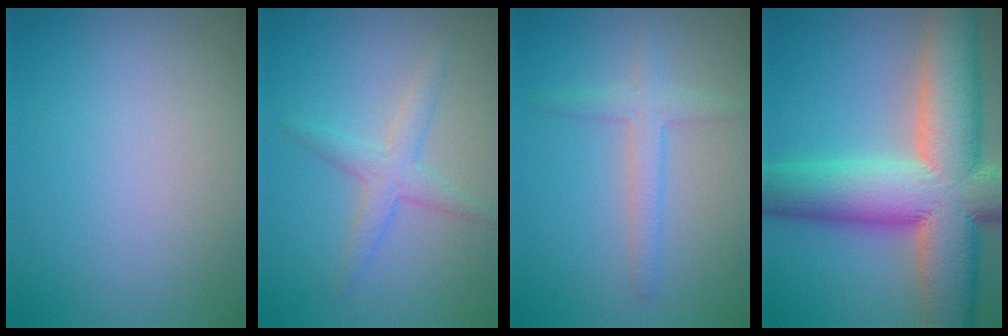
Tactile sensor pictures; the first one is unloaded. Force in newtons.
{"total": 2.4, "press": 2.4, "slide": 0.1}
{"total": 2.3, "press": 2.3, "slide": 0.1}
{"total": 15.0, "press": 15.0, "slide": 1.0}